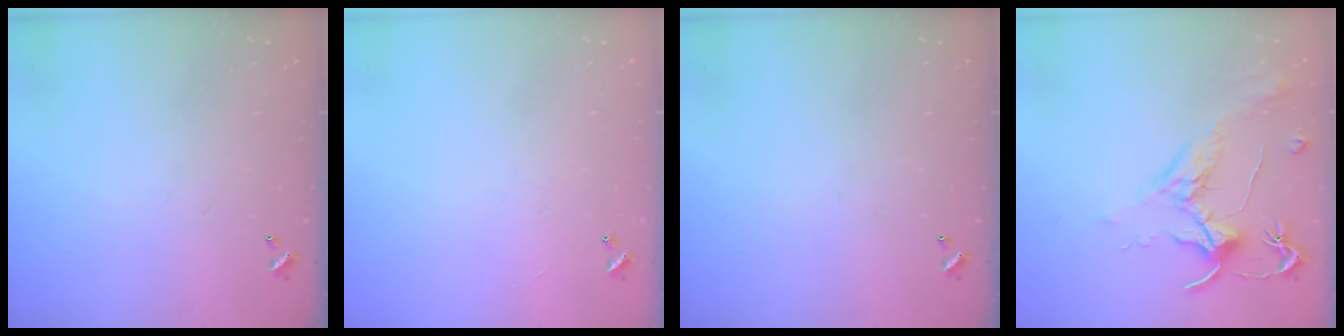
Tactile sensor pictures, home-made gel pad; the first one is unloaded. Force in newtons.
{"total": 1.2, "press": 1.1, "slide": 0.4}
{"total": 0.0}
{"total": 1.8, "press": 1.7, "slide": 0.8}